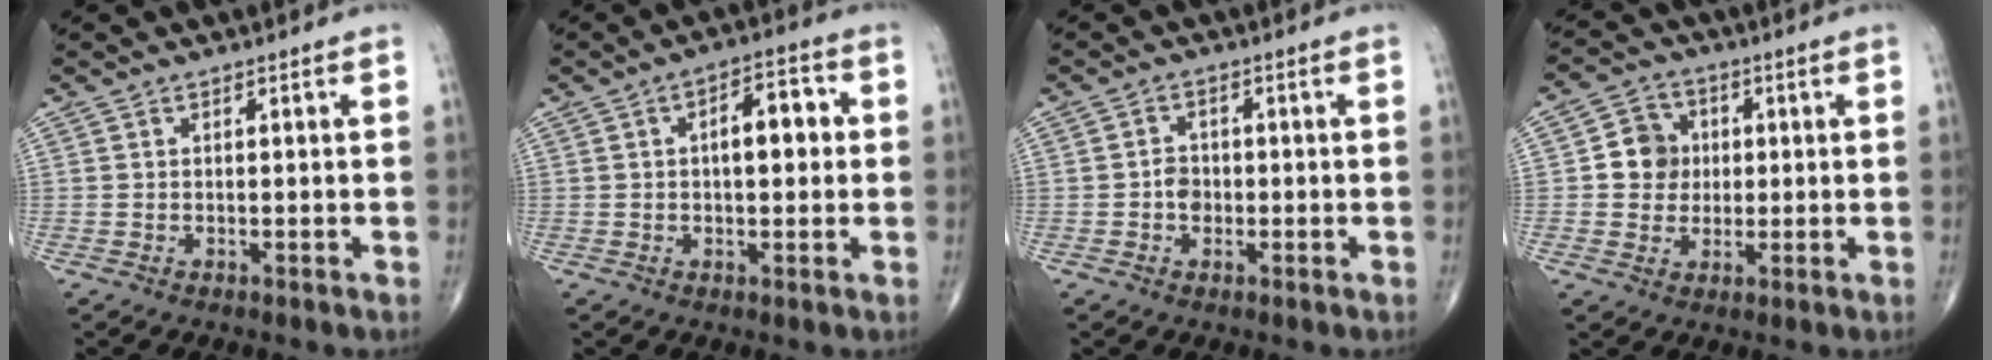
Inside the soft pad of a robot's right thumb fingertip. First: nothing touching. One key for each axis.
{"total": 7.7, "fx": 0.8, "fy": 3.7, "fz": 6.7, "tx": -0.080, "ty": 0.016, "tz": 0.004}
{"total": 2.9, "fx": -0.6, "fy": 2.3, "fz": 1.6, "tx": -0.013, "ty": 0.008, "tz": -0.015}
{"total": 7.1, "fx": 0.5, "fy": 6.5, "fz": 2.9, "tx": -0.014, "ty": 0.006, "tz": 0.001}